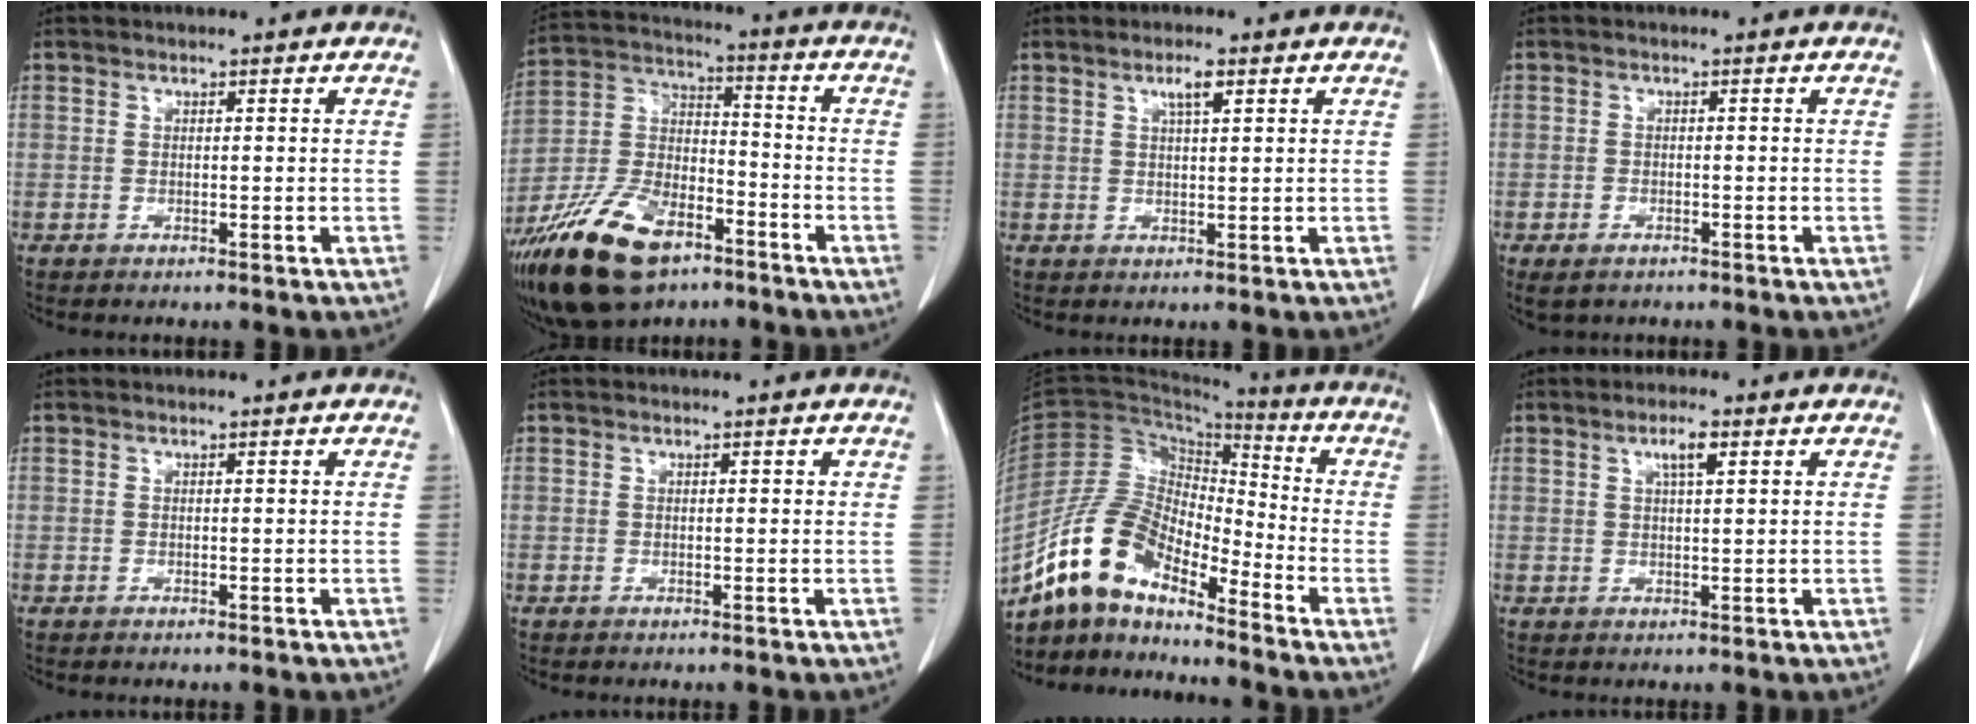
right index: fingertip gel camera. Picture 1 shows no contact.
{"total": 20.5, "force": [-12.7, 9.4, 13.0], "torque": [-0.307, -0.007, -0.231]}
{"total": 3.1, "force": [1.7, 0.8, 2.6], "torque": [-0.050, 0.001, 0.031]}
{"total": 4.1, "force": [-2.3, 2.4, 2.3], "torque": [-0.048, -0.004, -0.030]}
{"total": 0.0}
{"total": 0.7, "force": [0.1, 0.4, 0.6], "torque": [-0.015, 0.005, 0.004]}
{"total": 13.4, "force": [-10.7, 4.4, 6.8], "torque": [-0.148, 0.030, -0.205]}
{"total": 3.4, "force": [1.6, 0.8, 2.9], "torque": [-0.057, 0.002, 0.029]}